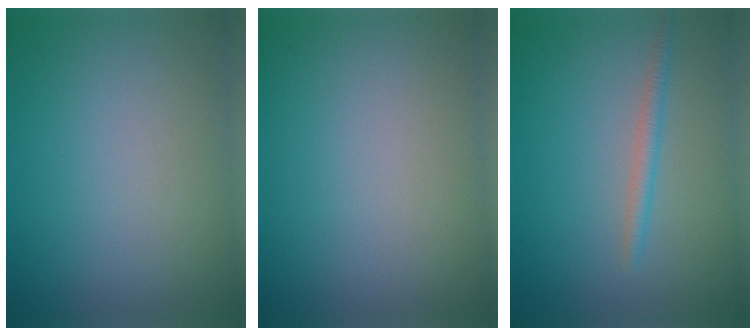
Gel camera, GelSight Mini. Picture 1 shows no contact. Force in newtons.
{"total": 0.0}
{"total": 1.6, "press": 1.6, "slide": 0.0}